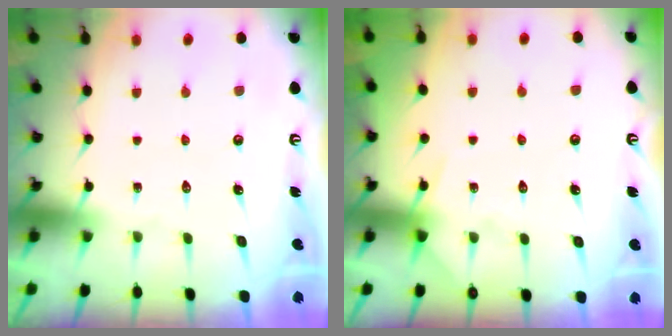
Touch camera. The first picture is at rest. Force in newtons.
{"total": 7.0, "press": 7.0, "slide": 0.8}